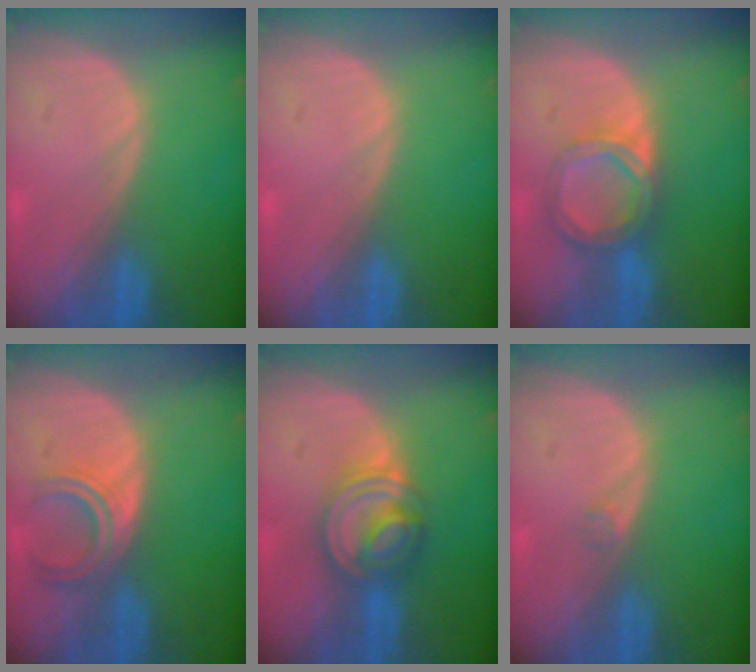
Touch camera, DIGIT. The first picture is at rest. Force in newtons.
{"total": 0.0}
{"total": 6.1, "press": 5.4, "slide": 2.9}
{"total": 4.4, "press": 4.3, "slide": 1.1}
{"total": 7.4, "press": 6.5, "slide": 3.5}
{"total": 0.8, "press": 0.8, "slide": 0.1}